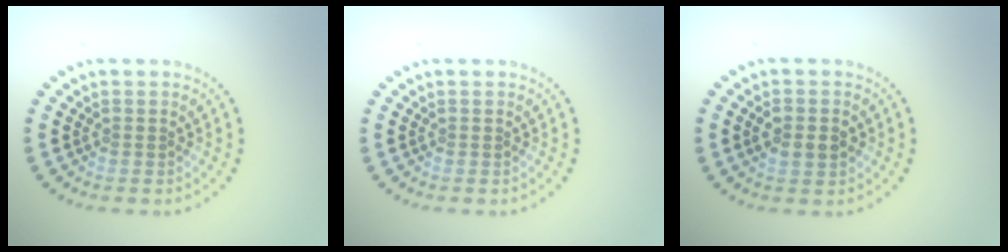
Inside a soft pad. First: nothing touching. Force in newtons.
{"total": 0.0}
{"total": 3.0, "press": 2.9, "slide": 0.3}